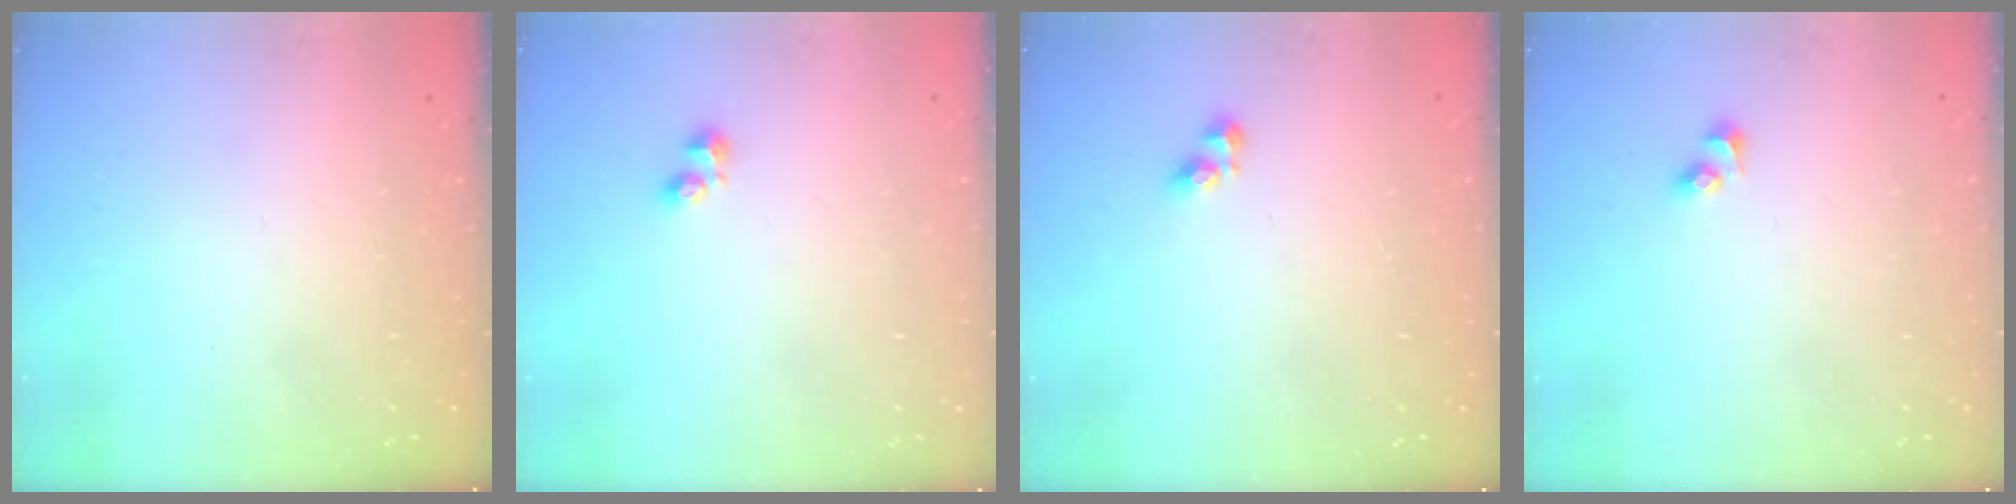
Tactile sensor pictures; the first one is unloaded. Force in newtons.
{"total": 1.9, "press": 1.8, "slide": 0.5}
{"total": 3.6, "press": 3.6, "slide": 0.5}
{"total": 2.7, "press": 2.4, "slide": 1.1}